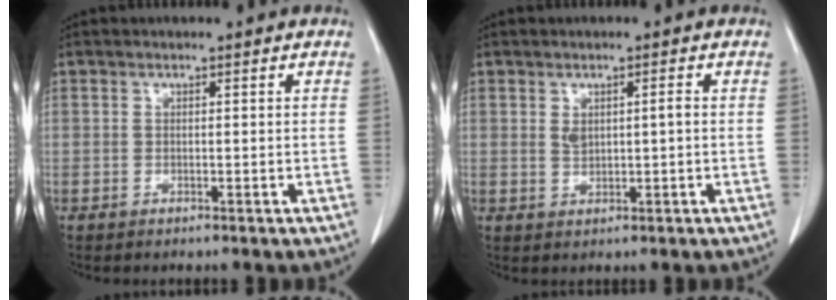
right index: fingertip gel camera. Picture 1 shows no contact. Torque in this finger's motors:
{"motor_torque": [0.06, 0.02, 0.01, 0.01]}